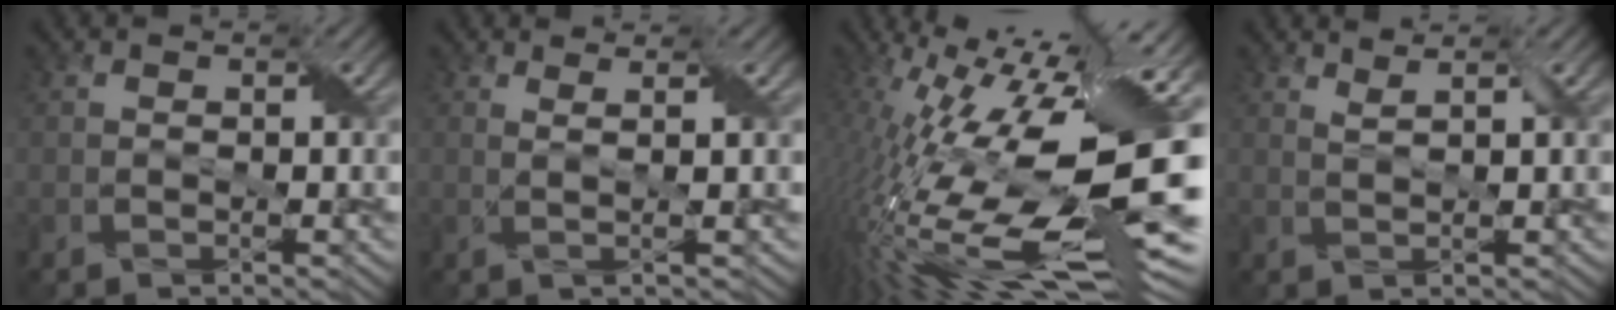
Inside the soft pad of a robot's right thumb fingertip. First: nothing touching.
{"total": 2.4, "force": [1.1, 0.3, 2.1], "torque": [-0.041, 0.005, 0.001]}
{"total": 19.2, "force": [-0.7, 6.1, 18.2], "torque": [-0.336, -0.015, -0.002]}
{"total": 1.8, "force": [1.5, 0.1, 1.0], "torque": [-0.022, 0.003, 0.028]}